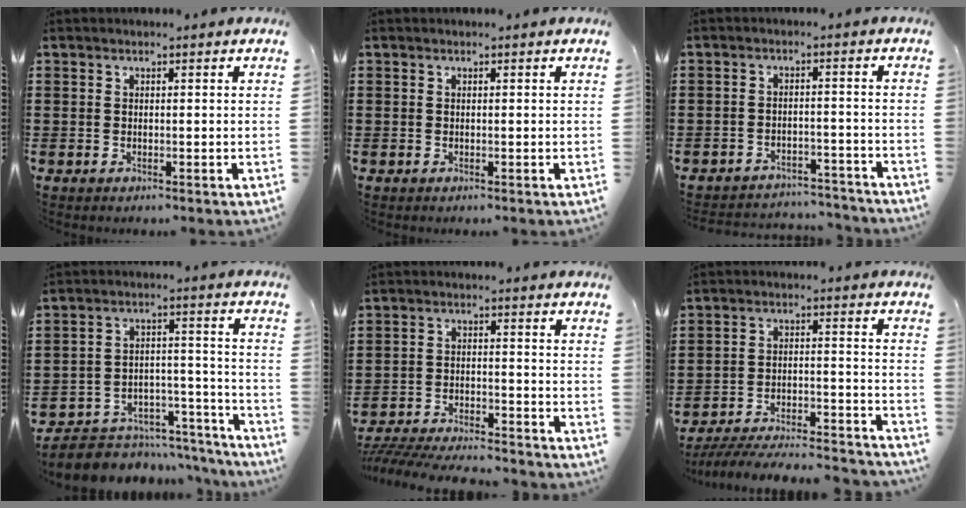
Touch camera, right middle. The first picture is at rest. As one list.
[{"total": 0.0}, {"total": 3.5, "force": [-3.5, 0.3, 0.0], "torque": [-0.006, 0.000, -0.073]}, {"total": 5.4, "force": [-4.9, 2.2, 0.6], "torque": [-0.012, 0.017, -0.094]}, {"total": 5.6, "force": [-5.4, 0.4, 1.0], "torque": [-0.027, 0.000, -0.110]}, {"total": 6.5, "force": [-6.2, 0.5, 1.8], "torque": [-0.036, 0.000, -0.122]}]